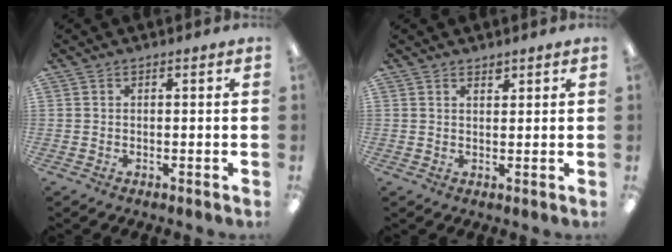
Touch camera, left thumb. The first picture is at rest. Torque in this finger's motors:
{"motor_torque": [0.16, 0.08, -0.43, 0.24, 0.00]}